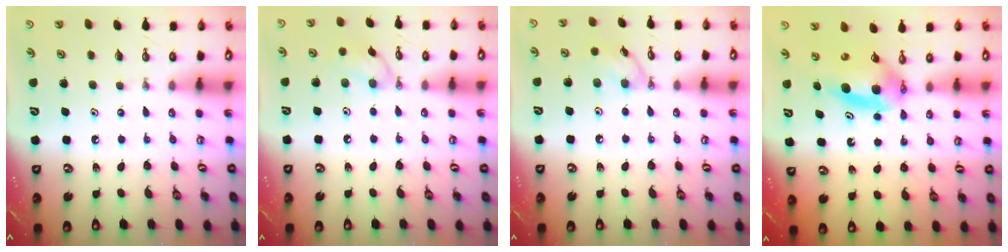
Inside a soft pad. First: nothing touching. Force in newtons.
{"total": 8.5, "press": 8.4, "slide": 1.6}
{"total": 8.9, "press": 8.9, "slide": 0.5}
{"total": 6.3, "press": 5.8, "slide": 2.3}